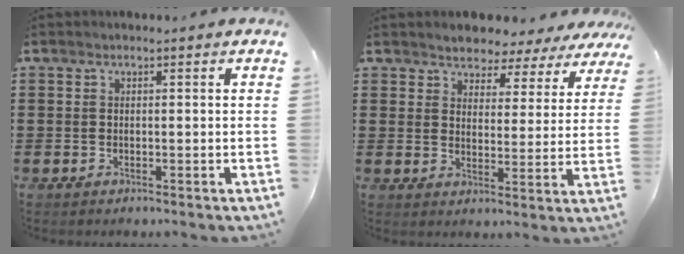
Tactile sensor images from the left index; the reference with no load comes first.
{"total": 4.0, "force": [3.9, 0.9, -0.3], "torque": [-0.020, -0.024, 0.065]}